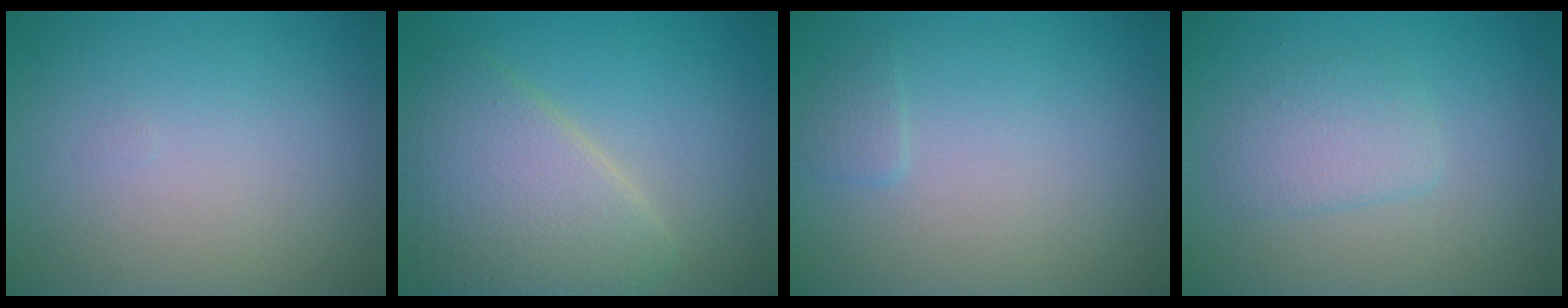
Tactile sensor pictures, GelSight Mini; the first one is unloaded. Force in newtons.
{"total": 5.9, "press": 5.9, "slide": 0.3}
{"total": 0.8, "press": 0.8, "slide": 0.0}
{"total": 2.1, "press": 2.1, "slide": 0.1}